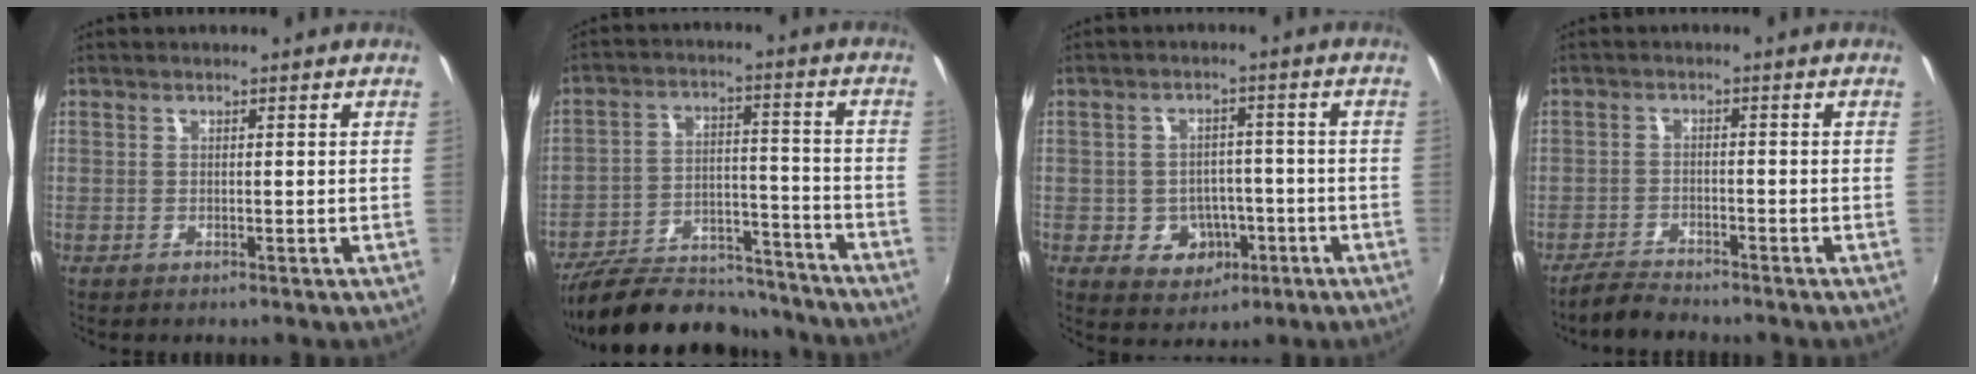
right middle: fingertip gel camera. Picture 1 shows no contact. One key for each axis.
{"total": 20.8, "fx": -18.0, "fy": 7.2, "fz": 7.5, "tx": -0.150, "ty": 0.018, "tz": -0.255}
{"total": 7.4, "fx": -2.6, "fy": 6.3, "fz": 2.9, "tx": -0.066, "ty": 0.012, "tz": -0.019}
{"total": 3.2, "fx": -3.0, "fy": 1.1, "fz": 0.2, "tx": -0.020, "ty": 0.003, "tz": -0.061}